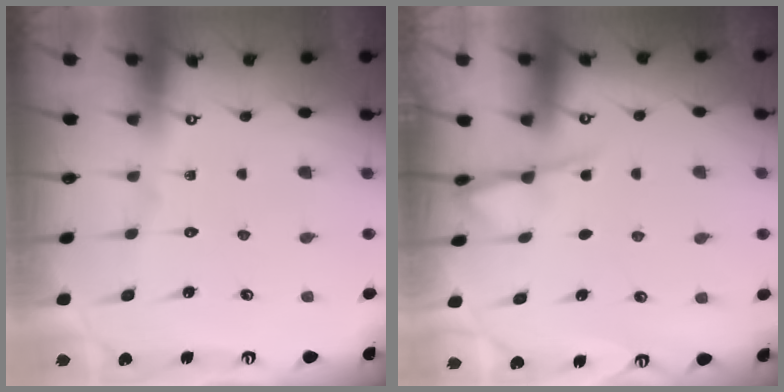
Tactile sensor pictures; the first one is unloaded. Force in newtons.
{"total": 2.5, "press": 2.5, "slide": 0.4}